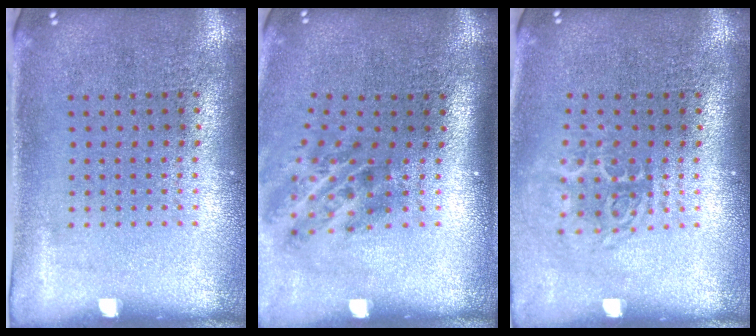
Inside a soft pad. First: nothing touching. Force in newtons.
{"total": 2.0, "press": 1.3, "slide": 1.5}
{"total": 1.7, "press": 1.2, "slide": 1.2}